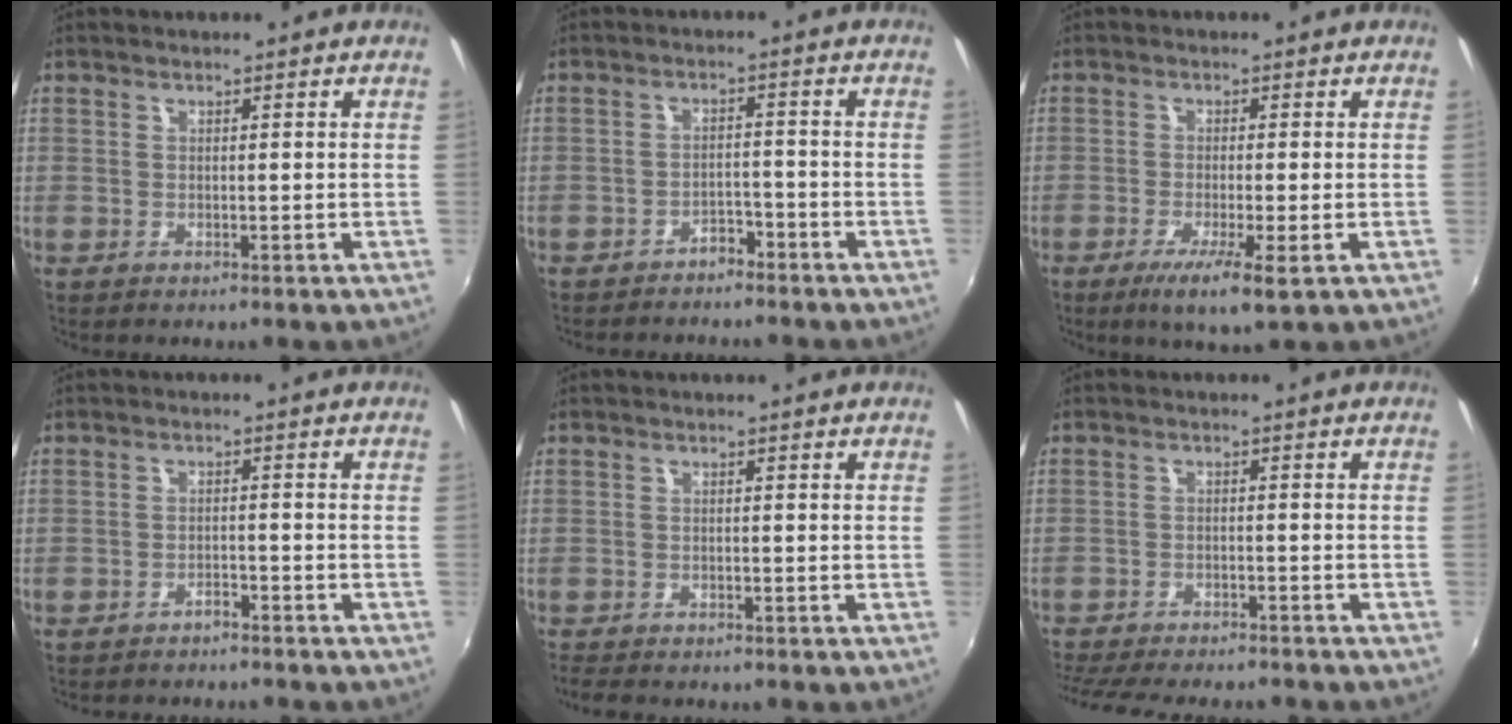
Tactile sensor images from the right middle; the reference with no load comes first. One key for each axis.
{"total": 4.8, "fx": -4.2, "fy": 1.9, "fz": 1.2, "tx": -0.034, "ty": 0.005, "tz": -0.060}
{"total": 6.0, "fx": -2.9, "fy": 0.4, "fz": 5.2, "tx": -0.109, "ty": -0.020, "tz": -0.049}
{"total": 3.7, "fx": -3.4, "fy": 1.0, "fz": 0.9, "tx": -0.036, "ty": -0.006, "tz": -0.050}
{"total": 3.4, "fx": -3.1, "fy": 0.9, "fz": 1.1, "tx": -0.036, "ty": -0.017, "tz": -0.056}
{"total": 13.9, "fx": -12.3, "fy": 3.0, "fz": 5.8, "tx": -0.134, "ty": -0.024, "tz": -0.187}